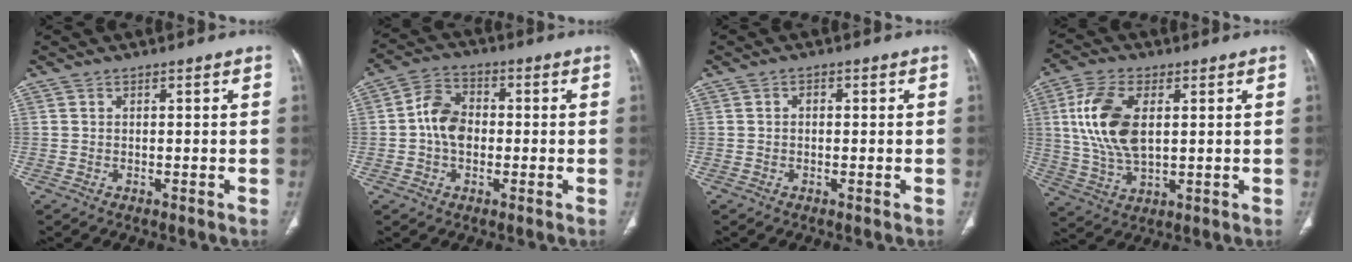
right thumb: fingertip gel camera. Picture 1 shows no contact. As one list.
[{"total": 7.6, "force": [-0.5, 5.6, 5.2], "torque": [-0.079, 0.020, -0.020]}, {"total": 1.0, "force": [0.0, 0.7, 0.7], "torque": [-0.006, 0.005, -0.004]}, {"total": 13.3, "force": [2.5, 7.0, 11.0], "torque": [-0.228, -0.004, 0.052]}]